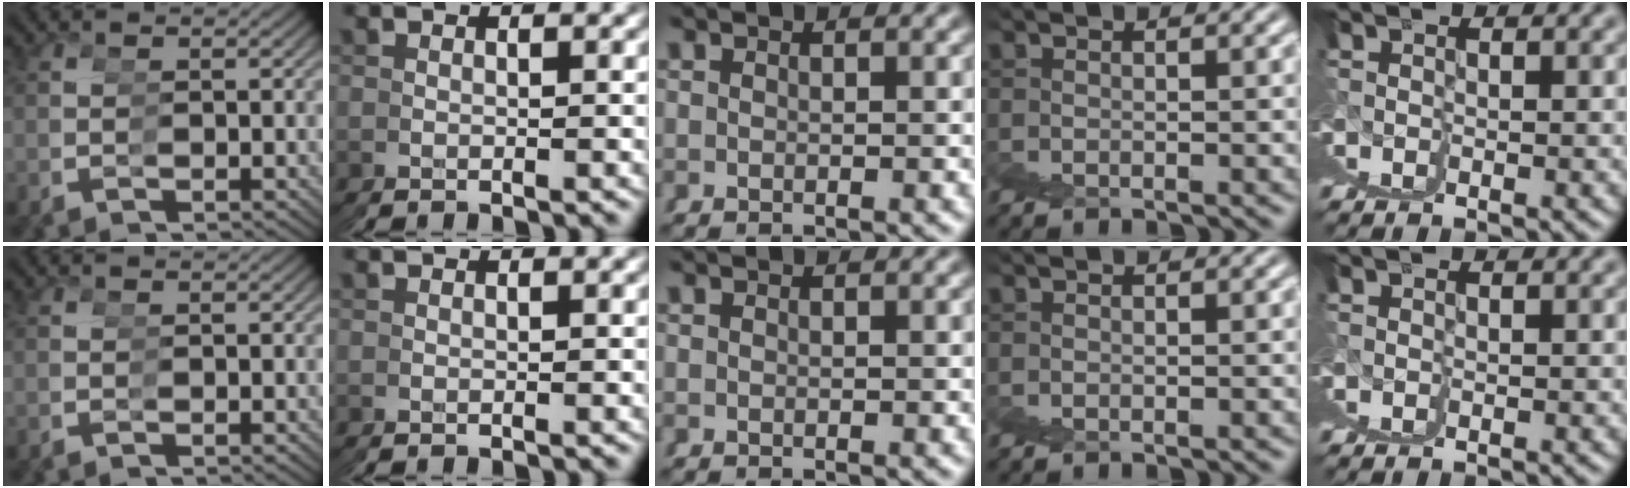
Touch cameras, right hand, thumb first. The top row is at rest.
{}